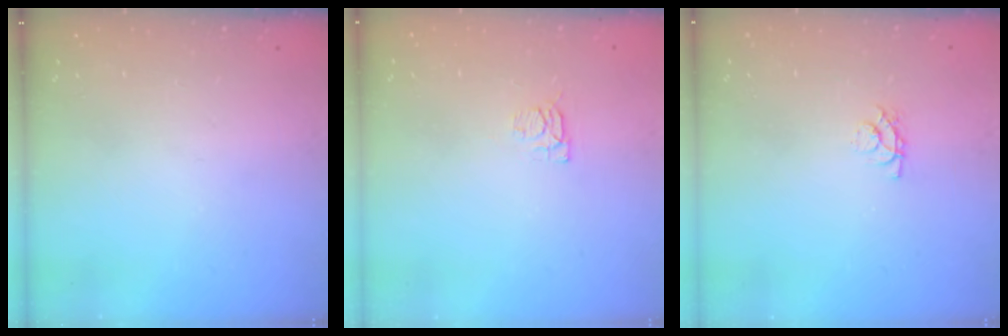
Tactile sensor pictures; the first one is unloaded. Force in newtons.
{"total": 4.9, "press": 4.8, "slide": 0.6}
{"total": 3.6, "press": 3.6, "slide": 0.4}